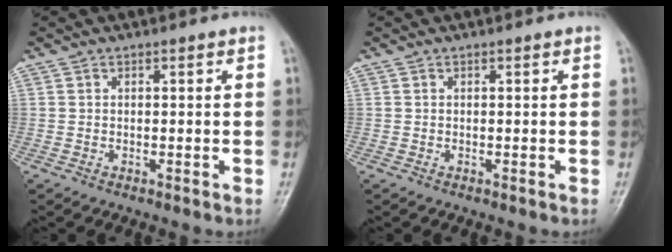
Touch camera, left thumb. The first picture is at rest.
{"total": 0.0}